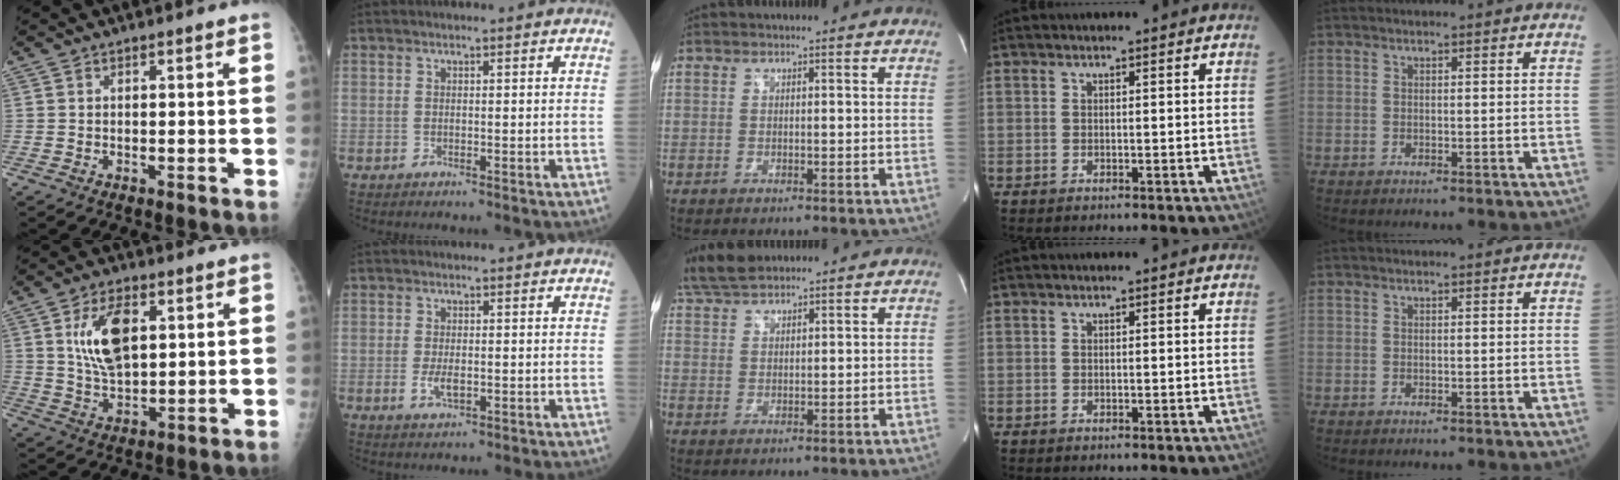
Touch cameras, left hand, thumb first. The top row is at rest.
{"thumb": {"total": 11.3, "force": [3.5, 6.0, 9.0], "torque": [-0.149, -0.014, 0.069]}, "index": {"total": 2.5, "force": [-0.6, 1.0, 2.2], "torque": [-0.051, -0.006, -0.008]}, "middle": {"total": 6.9, "force": [6.1, 1.7, 2.8], "torque": [-0.068, 0.026, 0.122]}}